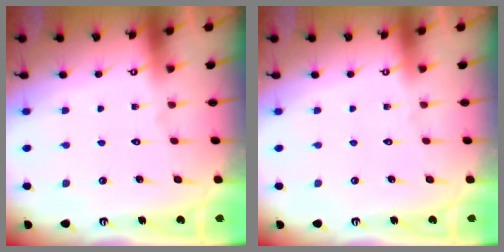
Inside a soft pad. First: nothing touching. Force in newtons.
{"total": 0.0}